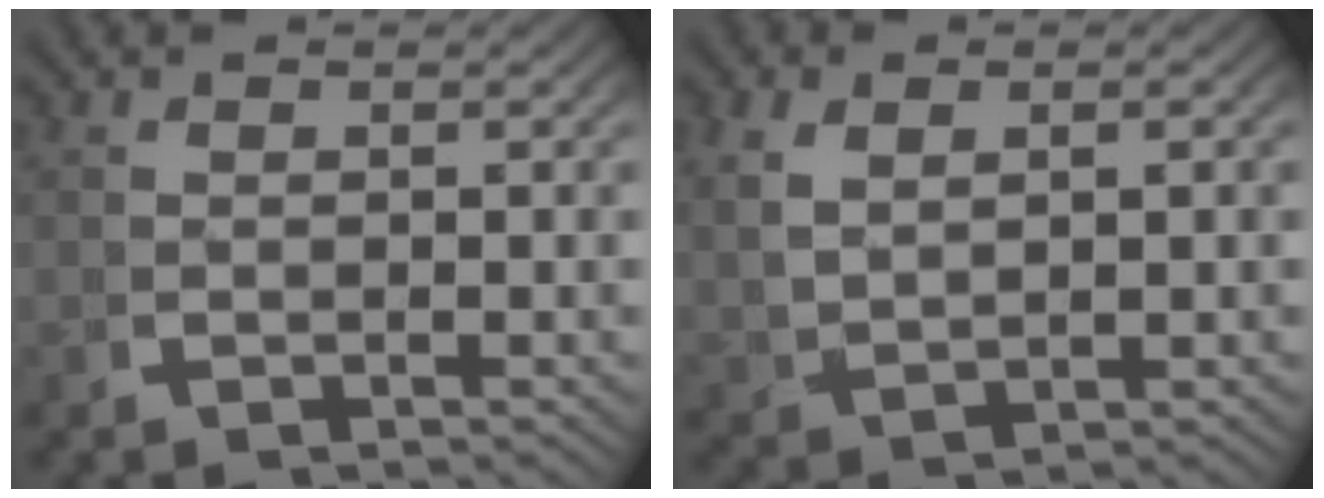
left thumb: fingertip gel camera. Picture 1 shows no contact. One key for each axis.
{"total": 3.2, "fx": 1.4, "fy": 1.8, "fz": 2.2, "tx": -0.055, "ty": -0.004, "tz": 0.041}